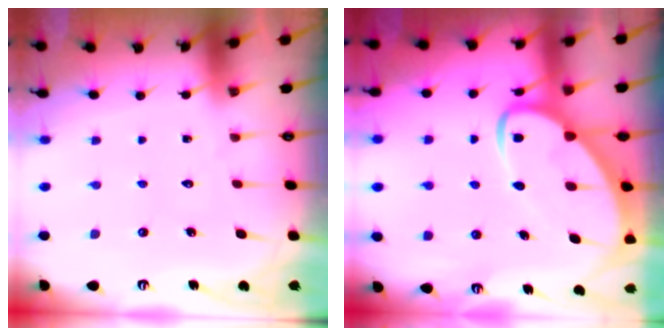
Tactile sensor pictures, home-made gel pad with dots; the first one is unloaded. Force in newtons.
{"total": 10.1, "press": 10.1, "slide": 0.9}